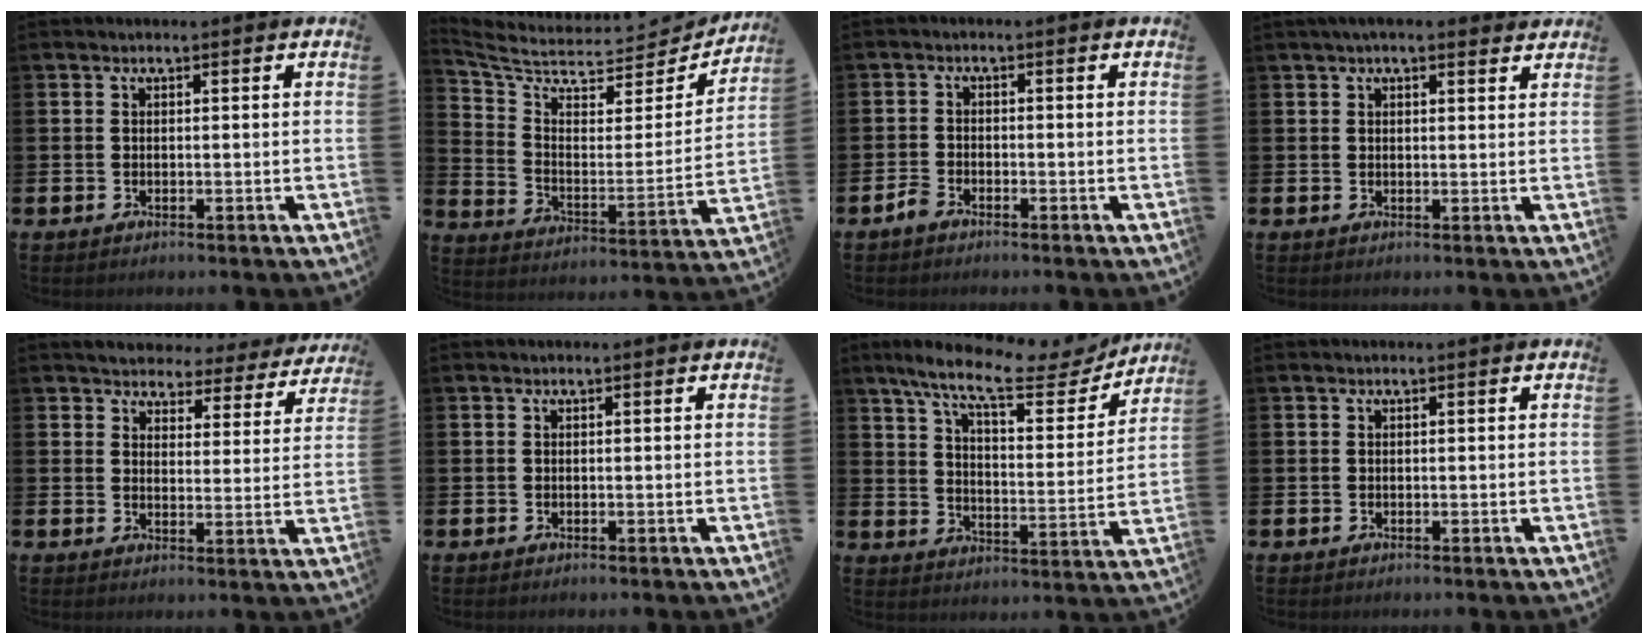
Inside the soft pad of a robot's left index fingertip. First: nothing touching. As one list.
[{"total": 7.0, "force": [6.1, 2.6, 2.1], "torque": [-0.078, -0.053, 0.100]}, {"total": 1.8, "force": [-1.5, 0.8, 0.6], "torque": [-0.019, 0.007, -0.028]}, {"total": 2.8, "force": [2.5, 0.6, 1.0], "torque": [-0.012, -0.007, 0.042]}, {"total": 3.6, "force": [3.4, 1.2, 0.2], "torque": [-0.023, -0.027, 0.053]}, {"total": 0.0}, {"total": 11.3, "force": [9.6, 2.5, 5.5], "torque": [-0.120, -0.057, 0.159]}, {"total": 0.0}]